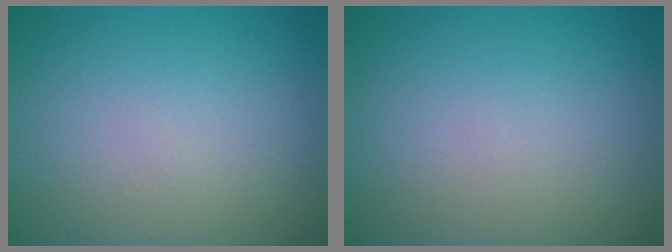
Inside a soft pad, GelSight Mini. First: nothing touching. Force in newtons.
{"total": 0.0}